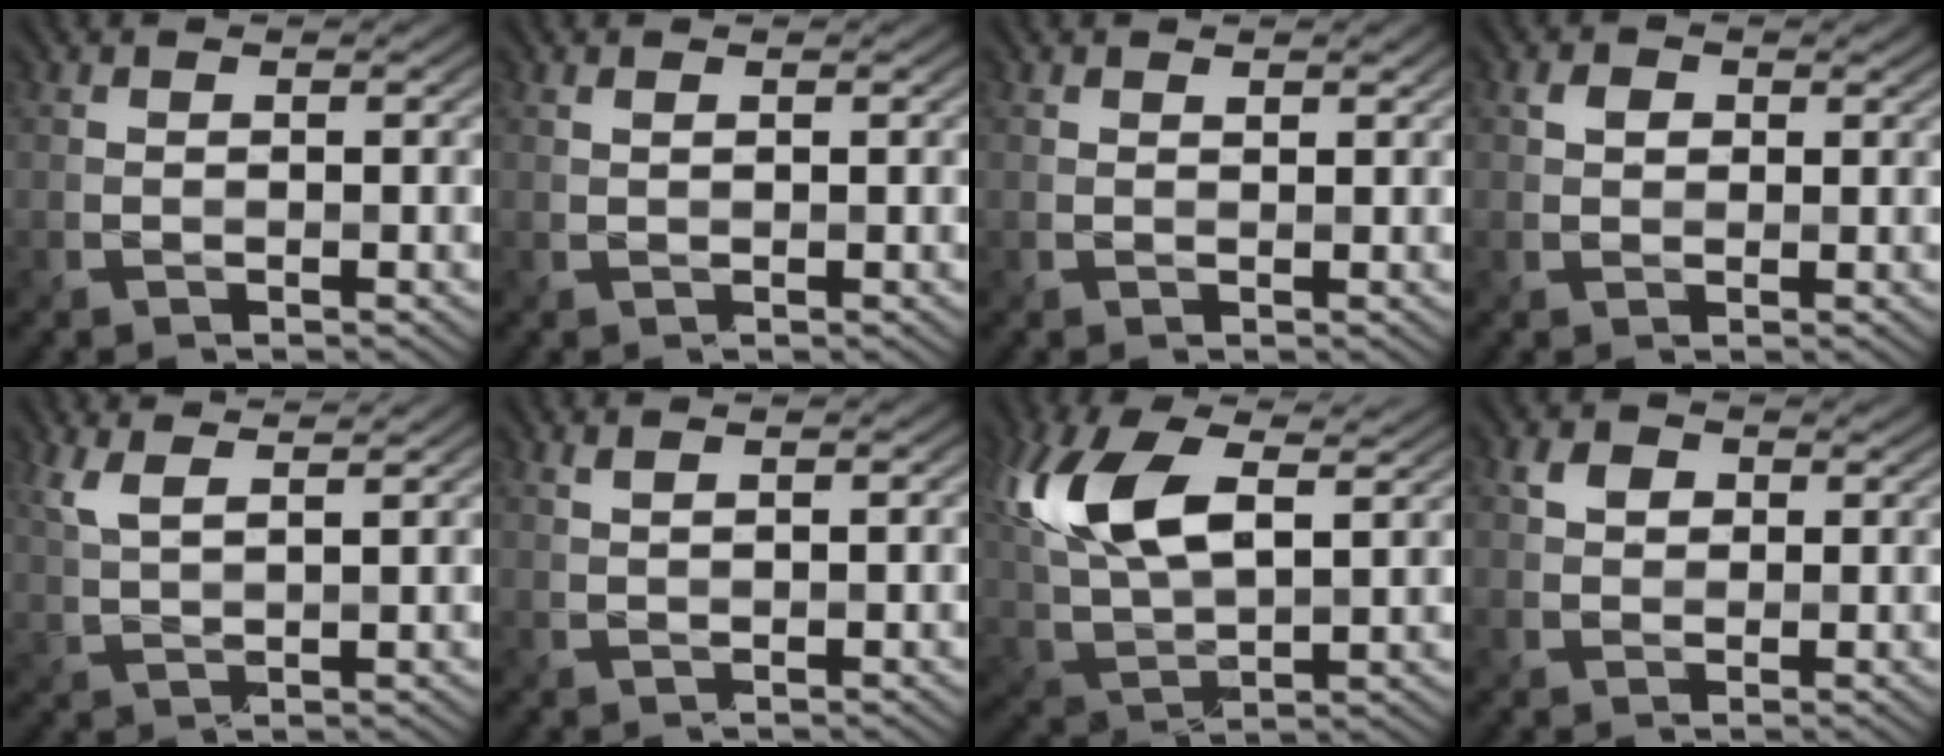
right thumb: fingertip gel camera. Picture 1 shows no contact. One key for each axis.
{"total": 0.5, "fx": 0.4, "fy": -0.1, "fz": 0.3, "tx": -0.008, "ty": 0.001, "tz": 0.011}
{"total": 0.9, "fx": 0.8, "fy": 0.2, "fz": 0.3, "tx": -0.004, "ty": -0.001, "tz": 0.017}
{"total": 1.7, "fx": 0.6, "fy": 1.4, "fz": 0.8, "tx": -0.012, "ty": -0.002, "tz": 0.007}
{"total": 5.1, "fx": 3.9, "fy": 1.1, "fz": 3.2, "tx": -0.073, "ty": 0.010, "tz": 0.066}
{"total": 1.2, "fx": 1.0, "fy": -0.1, "fz": 0.7, "tx": -0.009, "ty": 0.001, "tz": 0.019}
{"total": 13.5, "fx": 5.2, "fy": 6.6, "fz": 10.6, "tx": -0.244, "ty": 0.010, "tz": 0.096}
{"total": 2.4, "fx": 1.1, "fy": 1.9, "fz": 1.0, "tx": -0.020, "ty": -0.002, "tz": 0.016}